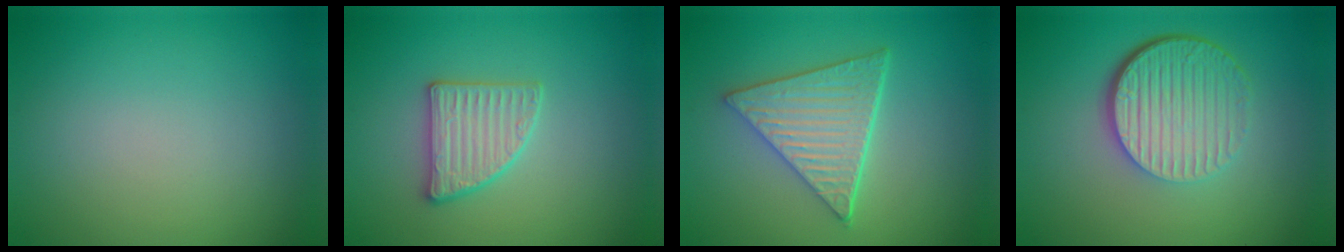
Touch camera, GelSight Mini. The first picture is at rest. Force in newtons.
{"total": 2.8, "press": 2.8, "slide": 0.4}
{"total": 5.9, "press": 4.4, "slide": 3.8}
{"total": 6.7, "press": 4.5, "slide": 5.0}